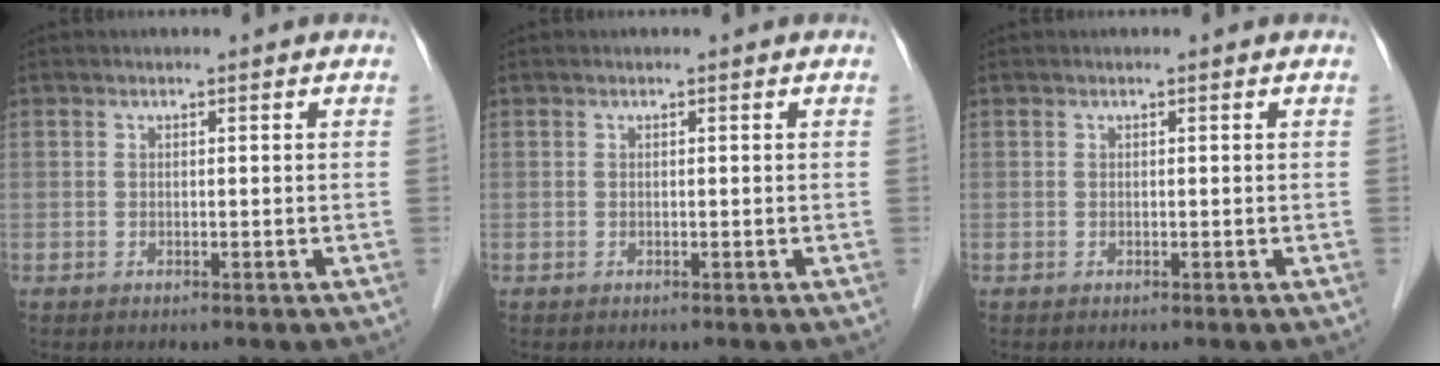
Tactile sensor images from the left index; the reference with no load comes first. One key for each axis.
{"total": 0.0}
{"total": 0.0}